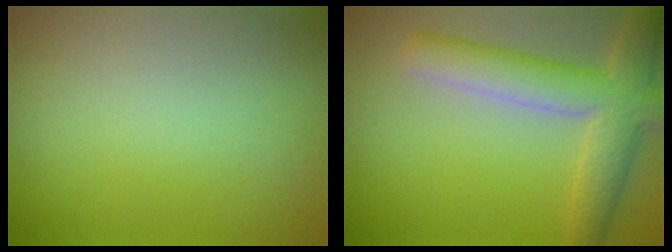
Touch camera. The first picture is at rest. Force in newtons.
{"total": 6.2, "press": 6.2, "slide": 0.3}